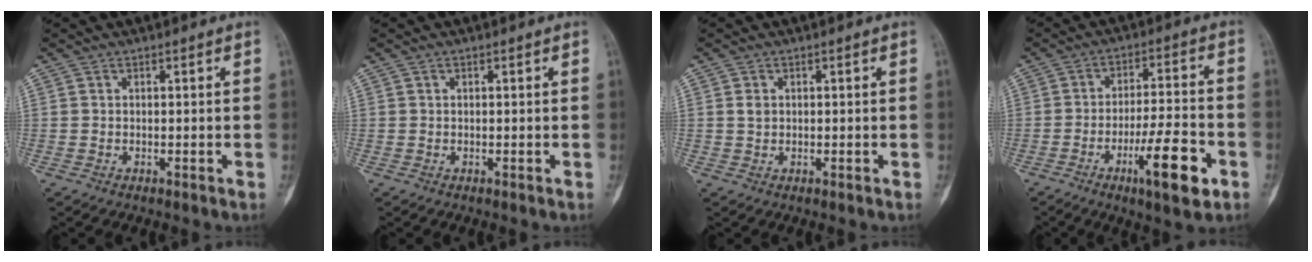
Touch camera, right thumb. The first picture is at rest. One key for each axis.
{"total": 0.0}
{"total": 1.3, "fx": 0.3, "fy": 1.1, "fz": 0.8, "tx": -0.010, "ty": 0.001, "tz": 0.006}
{"total": 12.7, "fx": -5.6, "fy": 2.9, "fz": 11.0, "tx": -0.174, "ty": 0.025, "tz": -0.088}